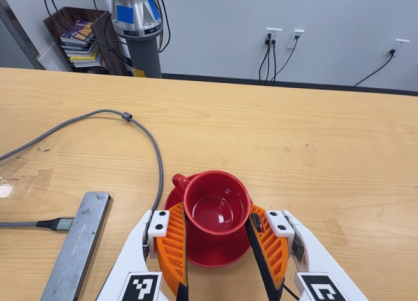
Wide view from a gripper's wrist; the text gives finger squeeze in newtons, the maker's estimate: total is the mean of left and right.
{"total": 6.4, "left": 5.9, "right": 6.9}